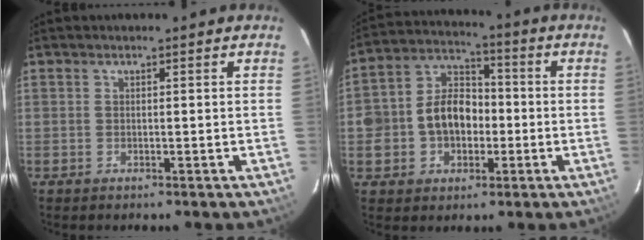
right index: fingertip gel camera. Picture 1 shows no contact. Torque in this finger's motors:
{"motor_torque": [0.43, -0.09, 0.60, 0.09]}